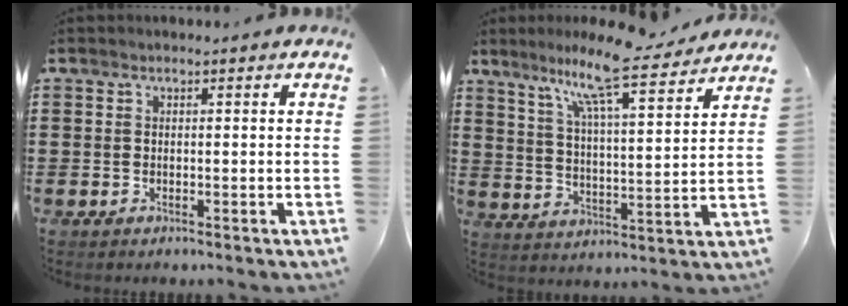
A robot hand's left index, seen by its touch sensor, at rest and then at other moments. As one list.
[{"total": 11.1, "force": [8.9, 0.1, 6.5], "torque": [-0.135, -0.051, 0.146]}]